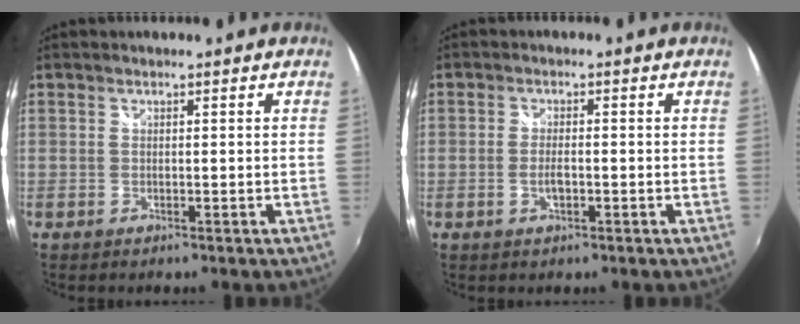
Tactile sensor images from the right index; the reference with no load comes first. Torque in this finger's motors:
{"motor_torque": [-0.21, -0.08, 0.01, 0.02]}